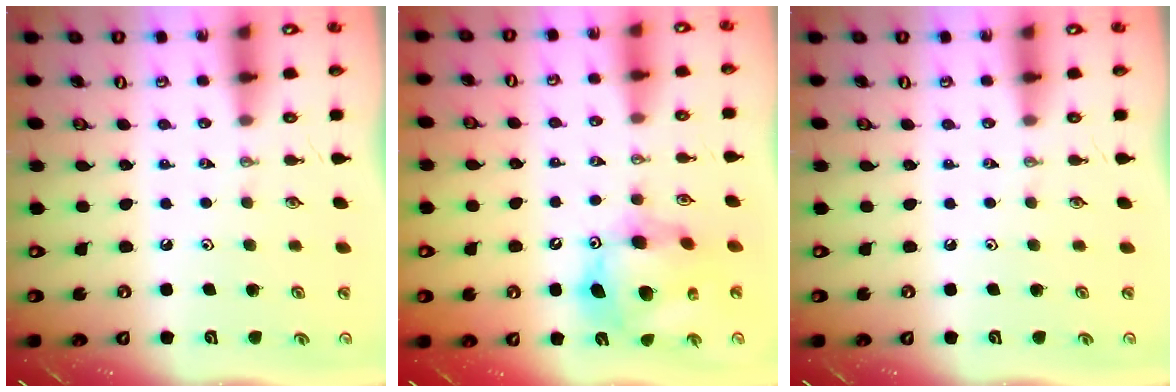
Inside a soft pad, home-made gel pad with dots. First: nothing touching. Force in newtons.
{"total": 14.3, "press": 14.2, "slide": 1.2}
{"total": 0.0}